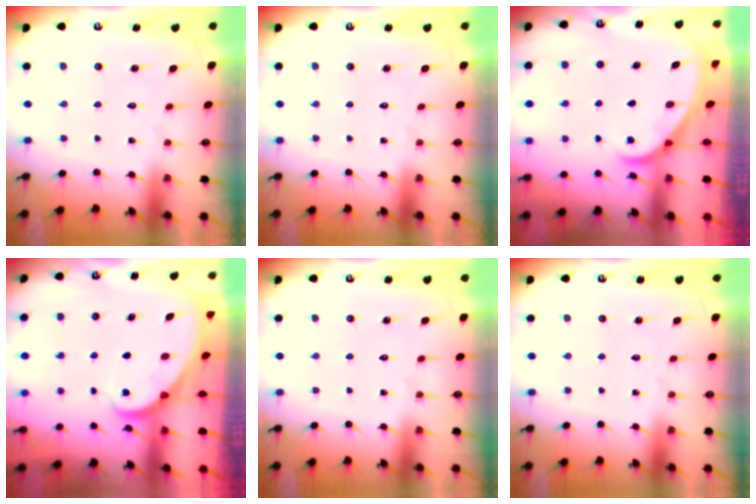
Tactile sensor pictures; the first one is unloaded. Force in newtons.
{"total": 0.0}
{"total": 1.9, "press": 1.9, "slide": 0.1}
{"total": 2.4, "press": 2.4, "slide": 0.2}
{"total": 0.0}
{"total": 0.0}